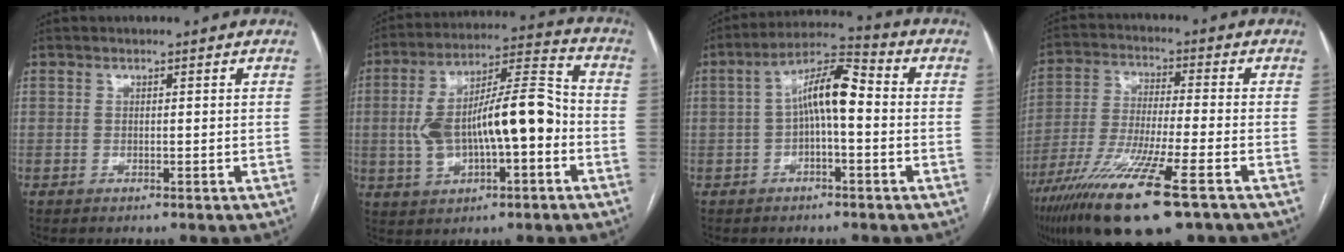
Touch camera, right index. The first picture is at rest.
{"total": 15.8, "force": [-2.1, 4.8, 14.9], "torque": [-0.271, 0.034, -0.027]}
{"total": 8.4, "force": [-0.1, 2.1, 8.1], "torque": [-0.146, 0.034, -0.005]}
{"total": 17.1, "force": [-10.3, 1.4, 13.5], "torque": [-0.259, -0.049, -0.185]}